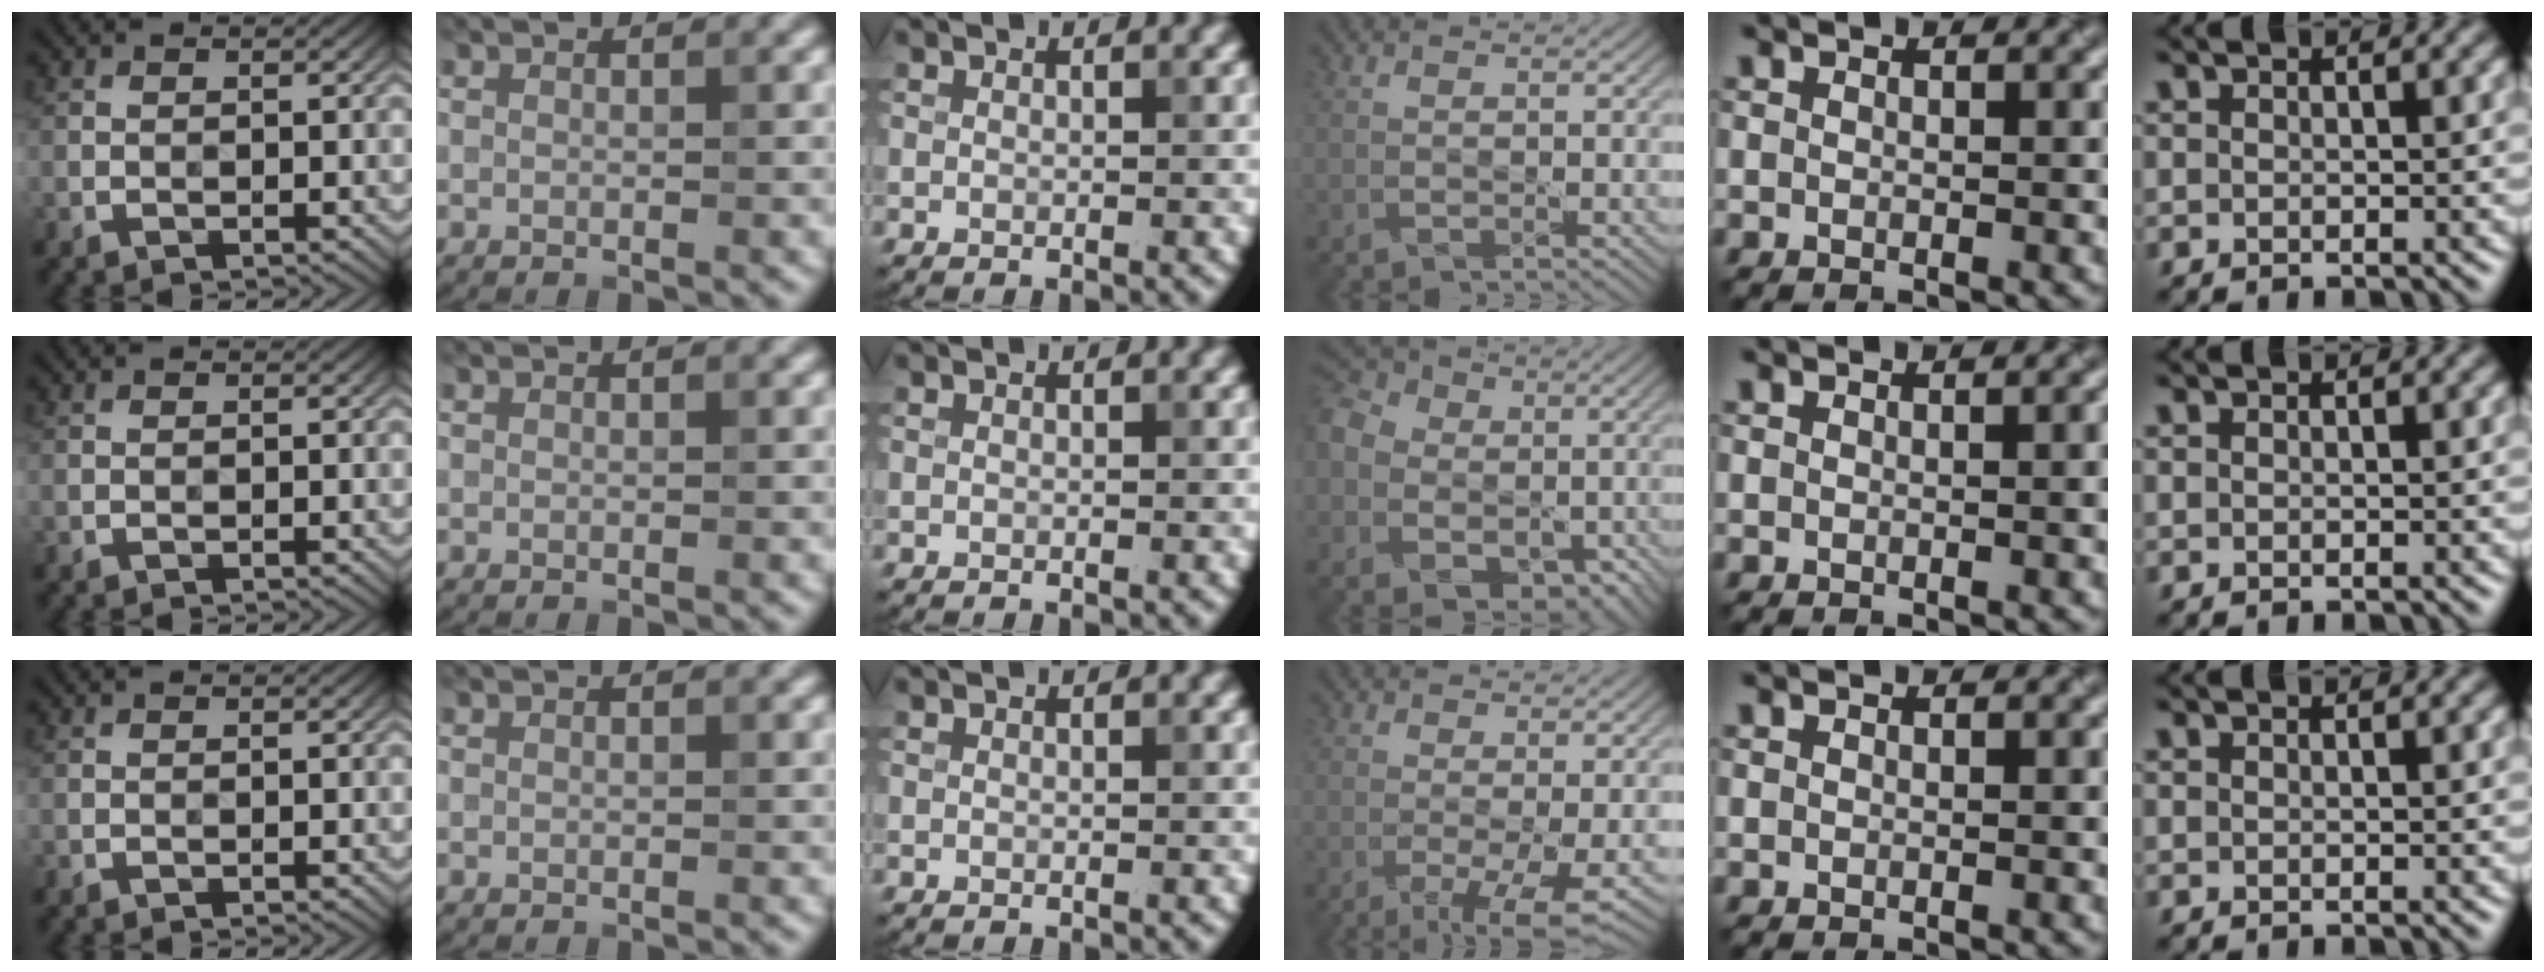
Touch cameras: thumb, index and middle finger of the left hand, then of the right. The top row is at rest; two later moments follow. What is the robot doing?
{"motion": "pour", "object": "watering can"}